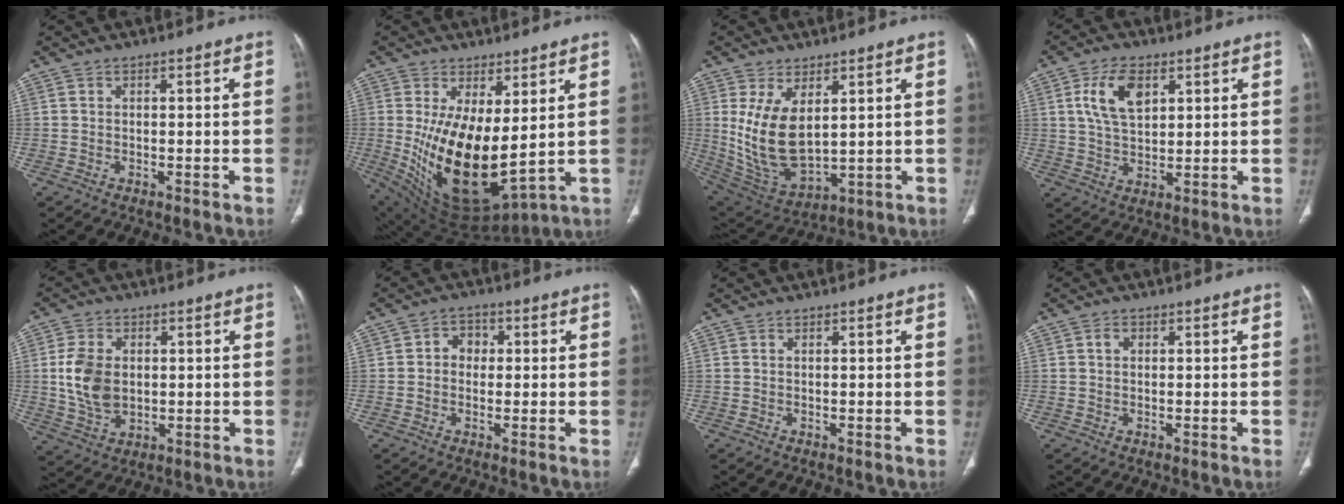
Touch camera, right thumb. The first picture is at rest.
{"total": 17.9, "force": [2.0, 8.4, 15.6], "torque": [-0.274, -0.043, 0.067]}
{"total": 13.7, "force": [3.1, 7.5, 11.1], "torque": [-0.205, -0.022, 0.086]}
{"total": 9.0, "force": [3.4, 5.1, 6.6], "torque": [-0.114, -0.010, 0.067]}
{"total": 9.4, "force": [0.6, 6.5, 6.8], "torque": [-0.123, -0.003, 0.020]}
{"total": 3.8, "force": [0.3, 3.3, 2.0], "torque": [-0.004, 0.012, -0.003]}
{"total": 0.0}
{"total": 1.4, "force": [0.3, 1.0, 0.8], "torque": [-0.011, 0.005, 0.005]}